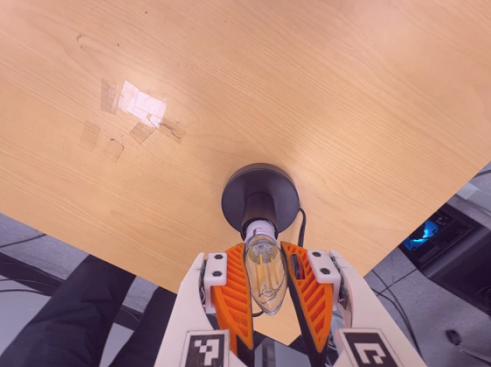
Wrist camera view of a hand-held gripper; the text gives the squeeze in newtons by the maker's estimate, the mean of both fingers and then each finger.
{"total": 14.4, "left": 14.3, "right": 14.5}